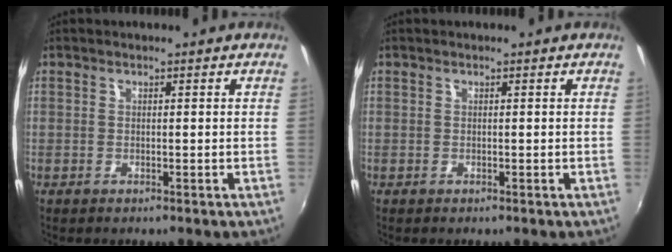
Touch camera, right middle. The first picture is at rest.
{"total": 0.0}